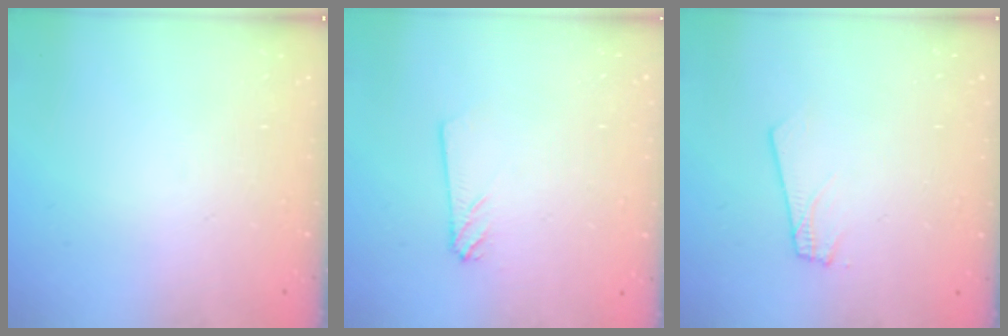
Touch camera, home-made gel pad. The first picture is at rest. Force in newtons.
{"total": 2.4, "press": 2.4, "slide": 0.3}
{"total": 1.8, "press": 1.8, "slide": 0.1}